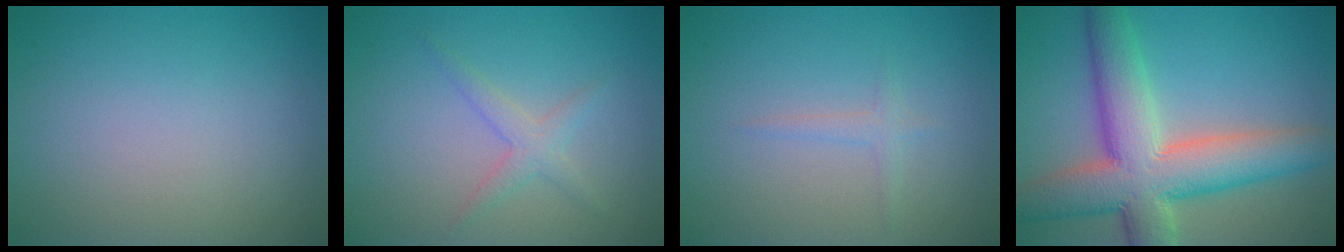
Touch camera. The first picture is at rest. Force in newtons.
{"total": 1.9, "press": 1.9, "slide": 0.1}
{"total": 1.1, "press": 1.1, "slide": 0.0}
{"total": 10.6, "press": 10.6, "slide": 0.7}